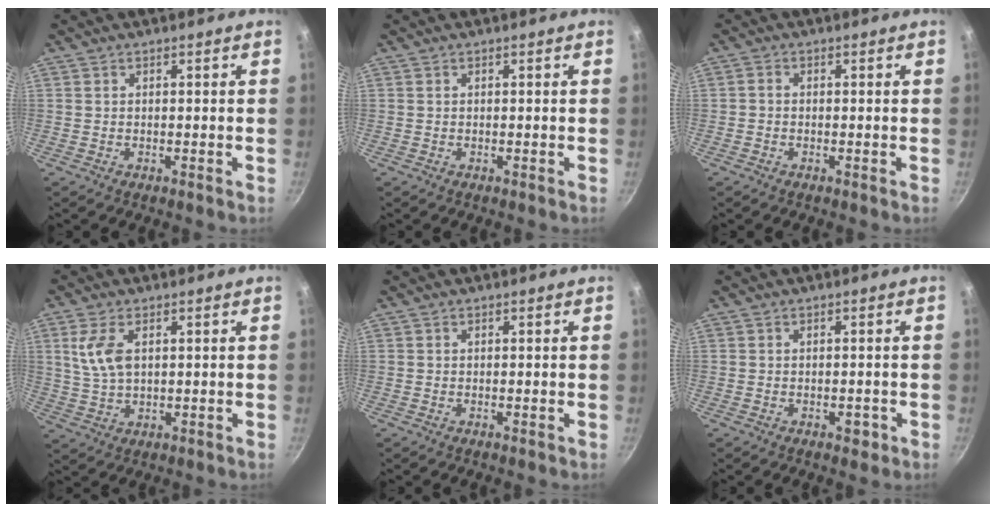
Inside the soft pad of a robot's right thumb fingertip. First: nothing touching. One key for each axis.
{"total": 0.0}
{"total": 1.0, "fx": -0.4, "fy": 0.7, "fz": 0.5, "tx": -0.009, "ty": 0.004, "tz": -0.010}
{"total": 6.8, "fx": 2.0, "fy": 3.7, "fz": 5.3, "tx": -0.104, "ty": -0.009, "tz": 0.044}
{"total": 0.0}
{"total": 2.1, "fx": -0.8, "fy": 1.3, "fz": 1.4, "tx": -0.011, "ty": 0.009, "tz": -0.006}